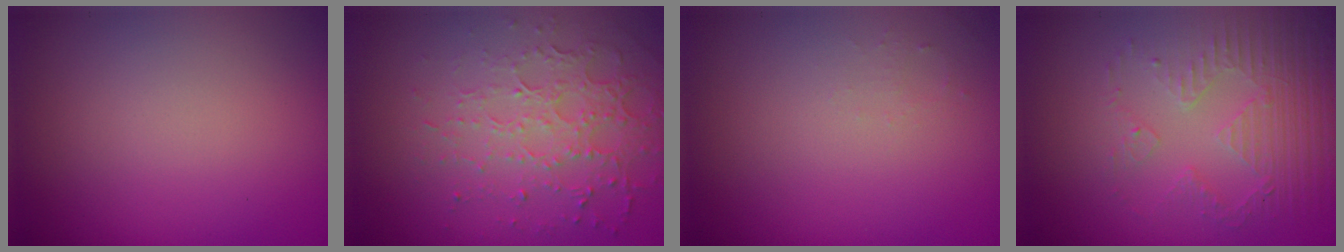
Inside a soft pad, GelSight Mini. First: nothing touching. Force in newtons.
{"total": 4.9, "press": 3.3, "slide": 3.6}
{"total": 0.8, "press": 0.8, "slide": 0.3}
{"total": 5.2, "press": 3.4, "slide": 3.9}